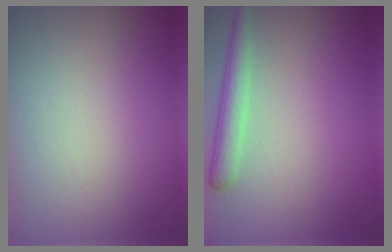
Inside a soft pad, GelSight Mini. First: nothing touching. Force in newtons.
{"total": 2.9, "press": 2.9, "slide": 0.2}